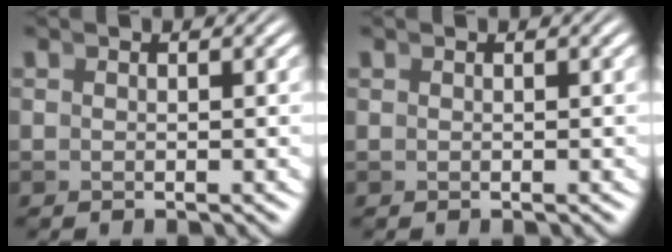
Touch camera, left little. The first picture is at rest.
{"total": 0.0}